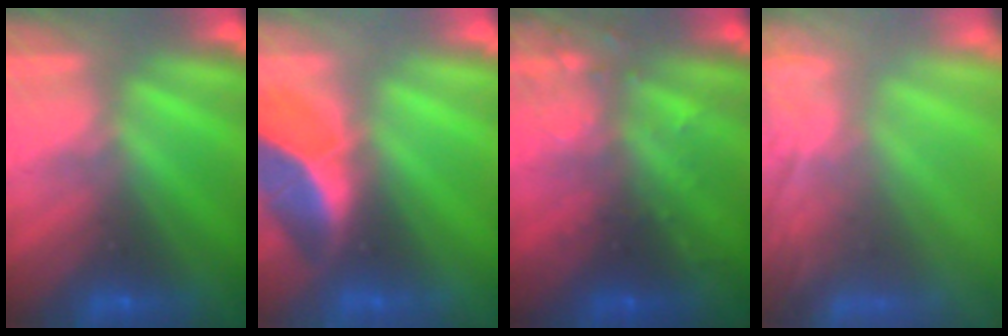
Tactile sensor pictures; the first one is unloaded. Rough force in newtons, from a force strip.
{"total": 2.6}
{"total": 2.9}
{"total": 7.0}